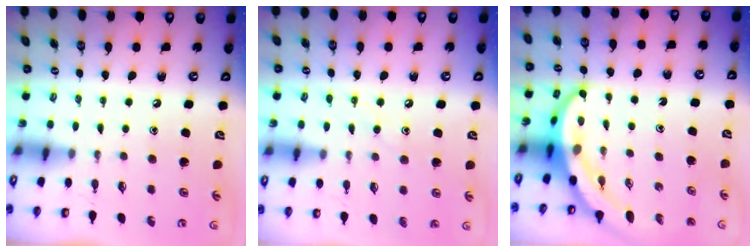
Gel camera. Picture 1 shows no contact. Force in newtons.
{"total": 6.9, "press": 6.9, "slide": 0.5}
{"total": 7.6, "press": 7.4, "slide": 1.5}